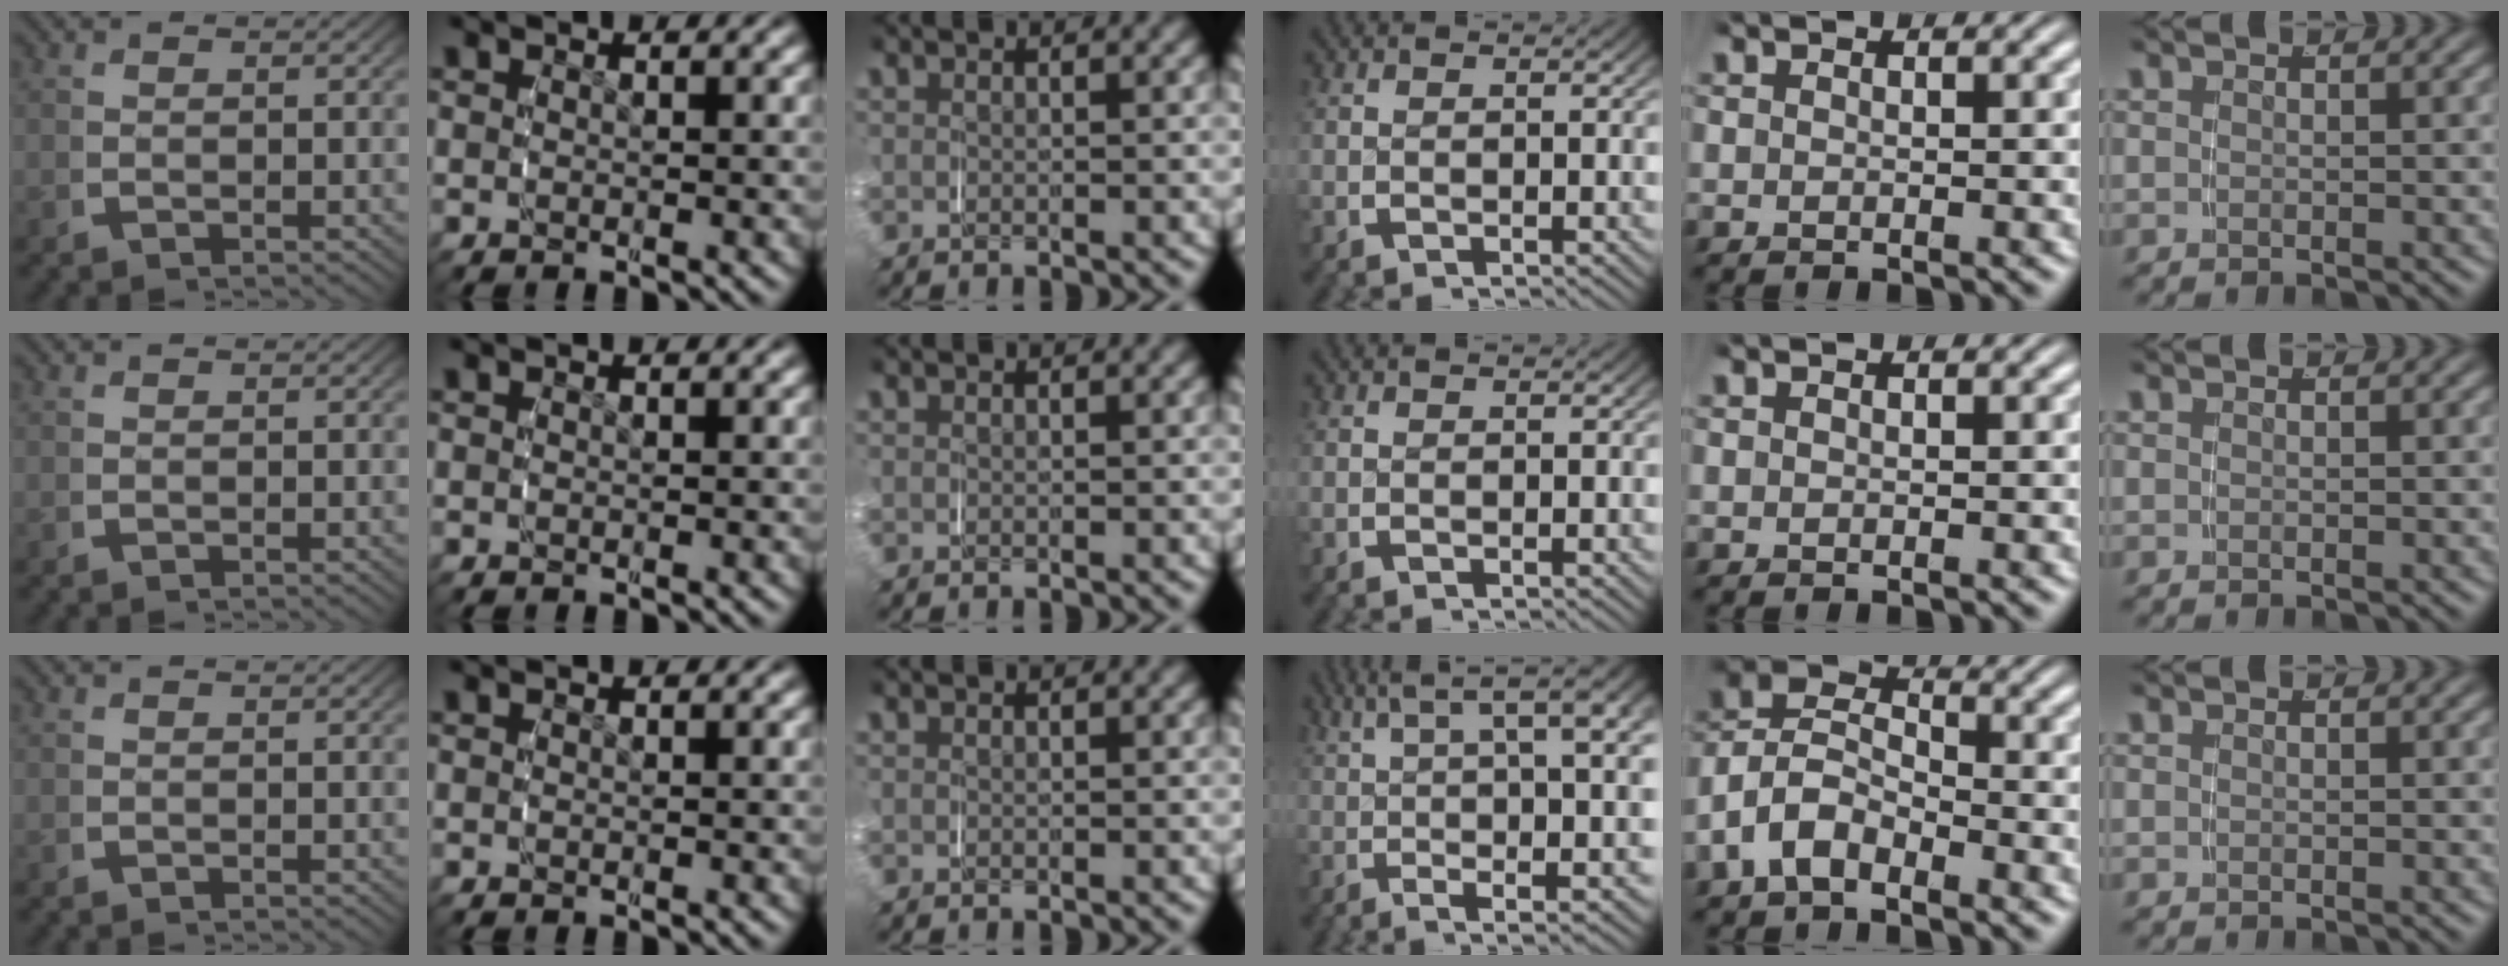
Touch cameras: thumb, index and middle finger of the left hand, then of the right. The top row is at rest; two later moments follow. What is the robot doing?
{"motion": "grasp_and_lifting", "object": "jacket"}